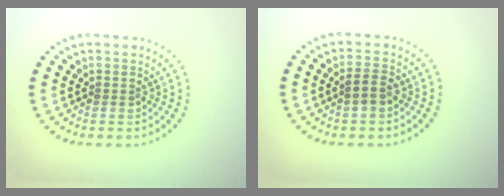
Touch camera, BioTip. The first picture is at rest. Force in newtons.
{"total": 1.3, "press": 1.2, "slide": 0.6}